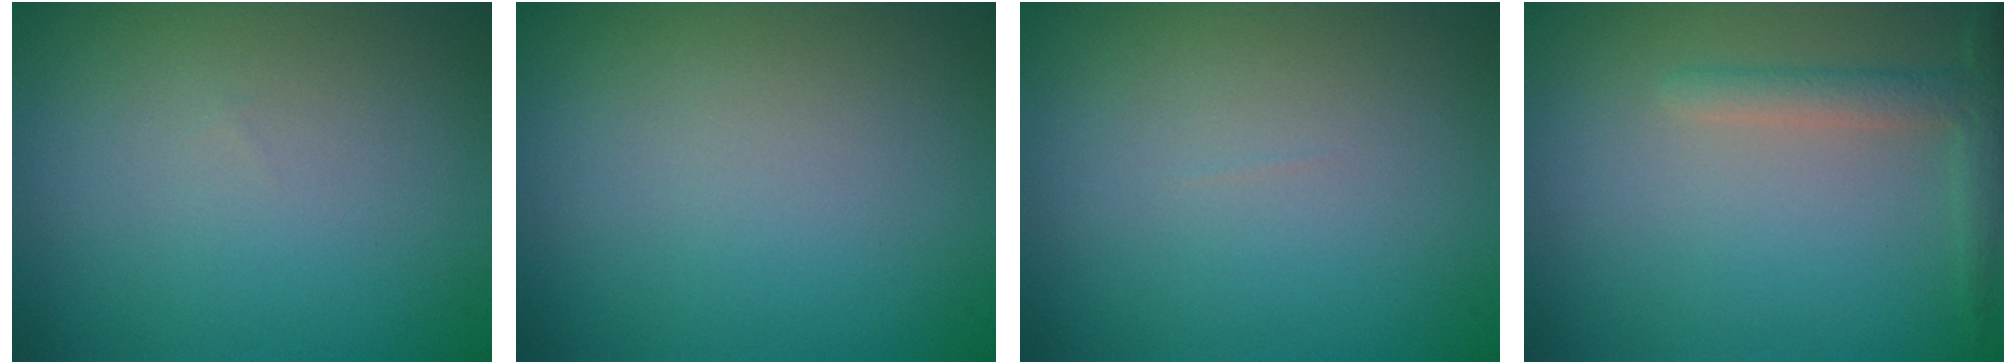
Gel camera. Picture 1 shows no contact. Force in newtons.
{"total": 0.0}
{"total": 0.0}
{"total": 2.3, "press": 2.3, "slide": 0.2}